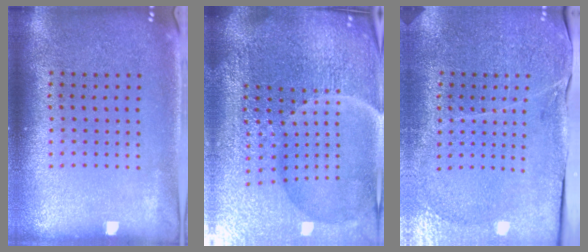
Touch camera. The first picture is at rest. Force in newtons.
{"total": 7.3, "press": 6.4, "slide": 3.5}
{"total": 3.3, "press": 3.3, "slide": 0.4}